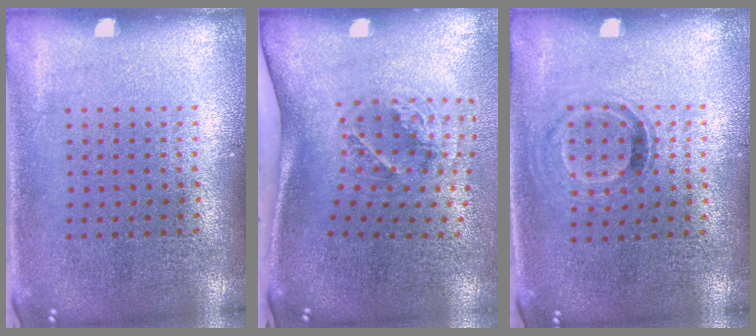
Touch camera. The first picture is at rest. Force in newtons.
{"total": 1.9, "press": 1.2, "slide": 1.4}
{"total": 0.8, "press": 0.7, "slide": 0.4}